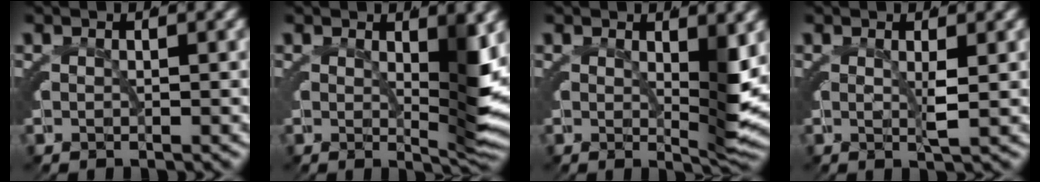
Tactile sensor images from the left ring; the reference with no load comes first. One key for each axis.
{"total": 4.0, "fx": 0.2, "fy": 0.3, "fz": 4.0, "tx": -0.046, "ty": -0.013, "tz": 0.008}
{"total": 3.3, "fx": 0.2, "fy": 0.0, "fz": 3.3, "tx": -0.038, "ty": -0.016, "tz": 0.007}
{"total": 1.3, "fx": -0.1, "fy": -1.1, "fz": 0.5, "tx": -0.001, "ty": -0.005, "tz": 0.003}